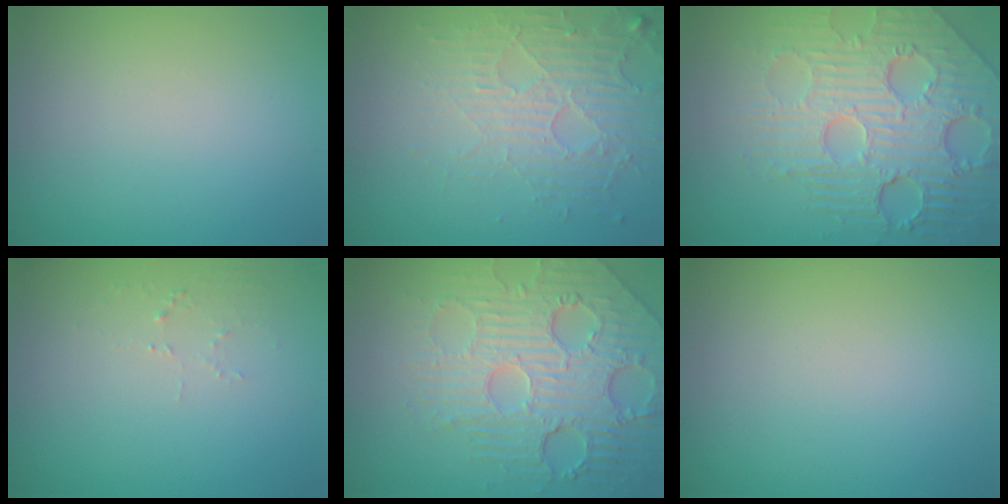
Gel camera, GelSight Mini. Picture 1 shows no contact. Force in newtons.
{"total": 5.1, "press": 3.4, "slide": 3.8}
{"total": 8.1, "press": 5.8, "slide": 5.7}
{"total": 1.1, "press": 1.1, "slide": 0.1}
{"total": 7.5, "press": 5.6, "slide": 5.0}
{"total": 0.0}